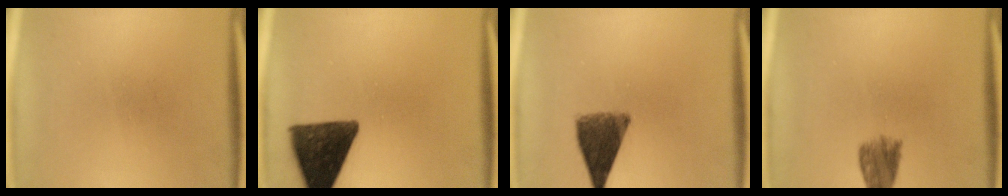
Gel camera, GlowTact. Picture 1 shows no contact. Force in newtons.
{"total": 13.0}
{"total": 8.7}
{"total": 4.8}